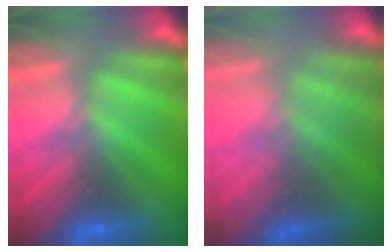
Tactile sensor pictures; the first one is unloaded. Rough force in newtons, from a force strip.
{"total": 8.4}